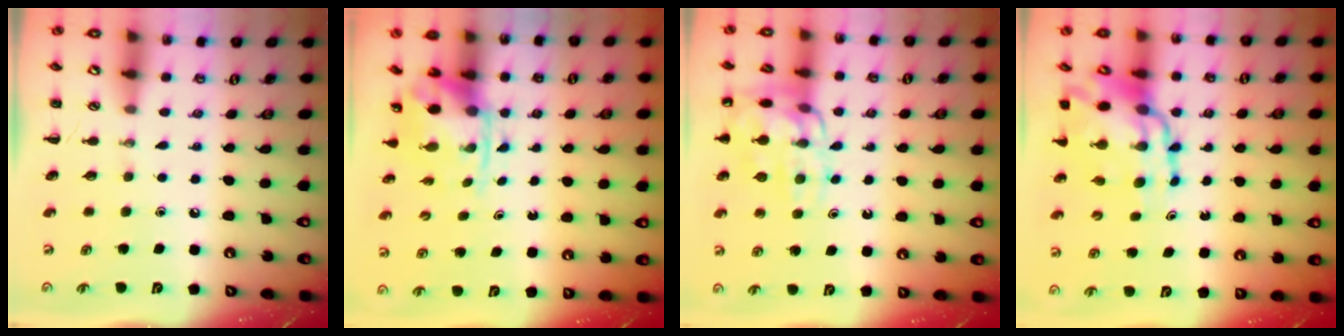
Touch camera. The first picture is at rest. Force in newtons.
{"total": 3.8, "press": 3.7, "slide": 0.8}
{"total": 13.5, "press": 13.5, "slide": 1.2}
{"total": 14.5, "press": 14.0, "slide": 3.7}